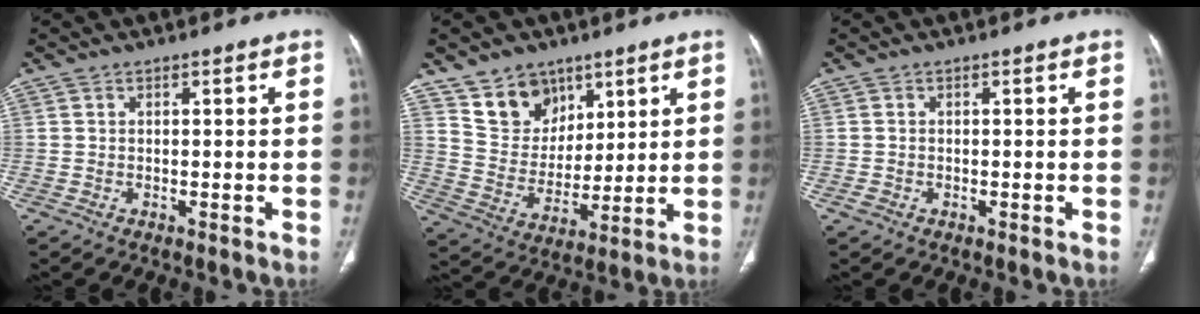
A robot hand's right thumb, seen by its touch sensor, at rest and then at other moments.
{"total": 11.0, "force": [7.2, 7.7, 3.1], "torque": [-0.014, -0.053, 0.144]}
{"total": 0.9, "force": [-0.4, 0.7, 0.4], "torque": [-0.010, 0.004, -0.007]}